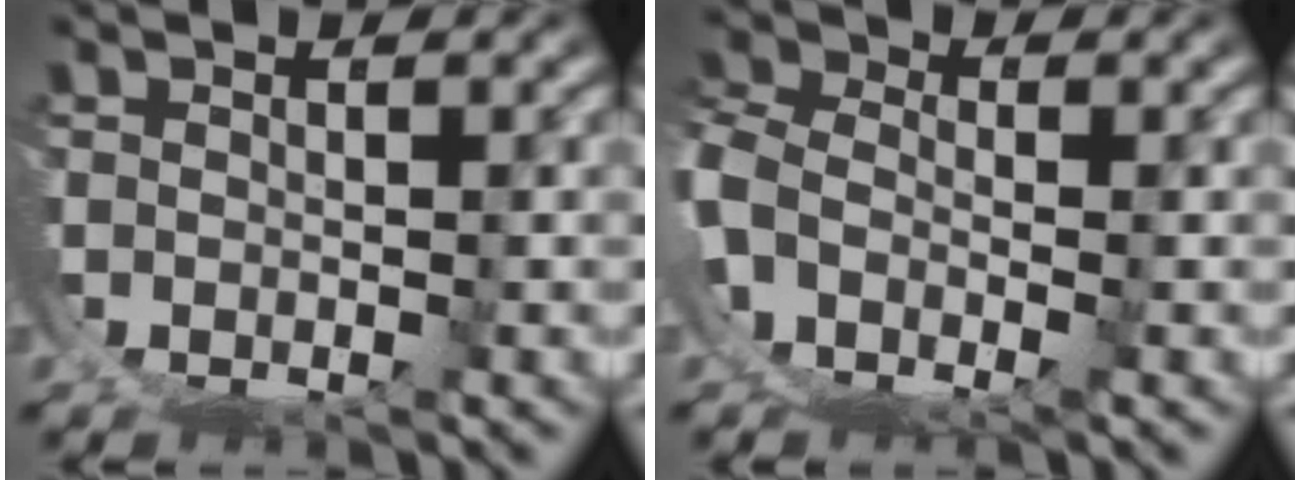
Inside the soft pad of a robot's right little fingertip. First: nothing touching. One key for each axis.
{"total": 7.5, "fx": -1.6, "fy": 6.1, "fz": 3.9, "tx": -0.098, "ty": -0.021, "tz": -0.032}